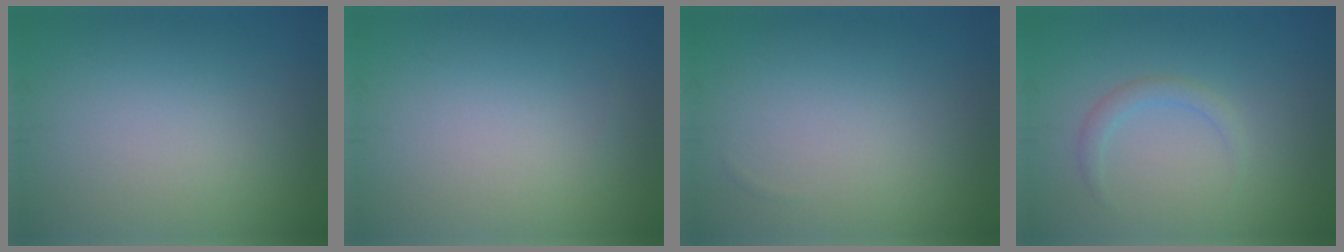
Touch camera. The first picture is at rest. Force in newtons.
{"total": 0.0}
{"total": 0.0}
{"total": 1.5, "press": 1.5, "slide": 0.1}